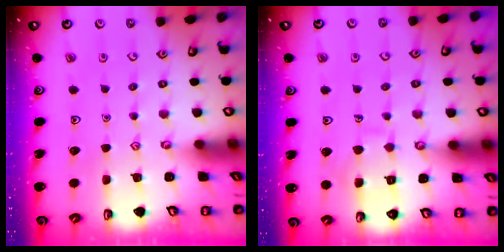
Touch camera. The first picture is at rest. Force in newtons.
{"total": 7.3, "press": 7.3, "slide": 0.7}